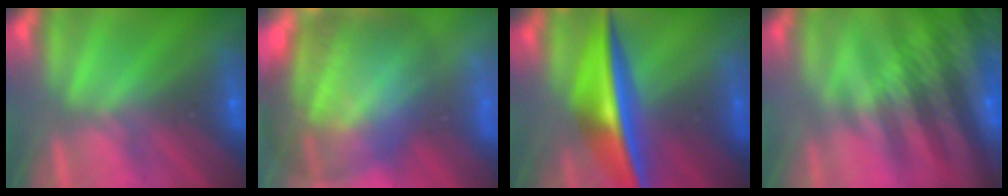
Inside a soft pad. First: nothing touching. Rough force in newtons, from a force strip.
{"total": 7.7}
{"total": 7.4}
{"total": 9.6}